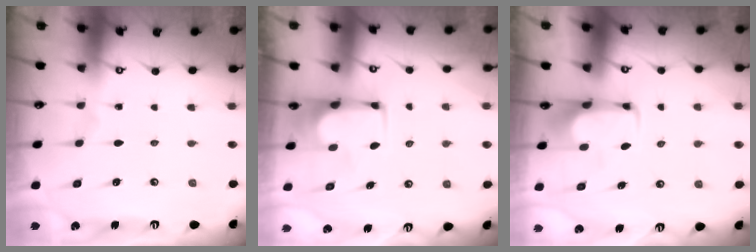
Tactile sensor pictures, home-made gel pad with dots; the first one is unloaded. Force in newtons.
{"total": 1.6, "press": 1.5, "slide": 0.1}
{"total": 1.5, "press": 1.4, "slide": 0.5}